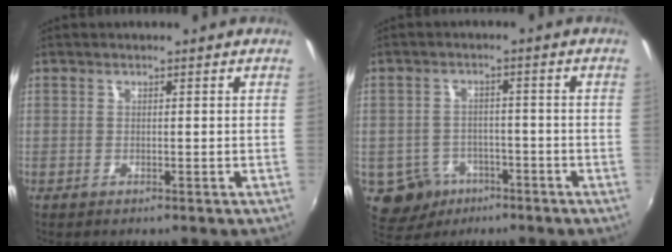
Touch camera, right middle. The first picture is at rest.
{"total": 8.1, "force": [-4.1, 6.5, 2.4], "torque": [-0.075, 0.005, -0.050]}